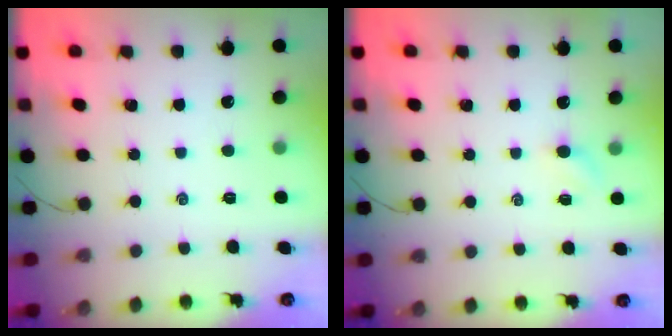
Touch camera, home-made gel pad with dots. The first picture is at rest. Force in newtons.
{"total": 2.5, "press": 2.4, "slide": 0.8}